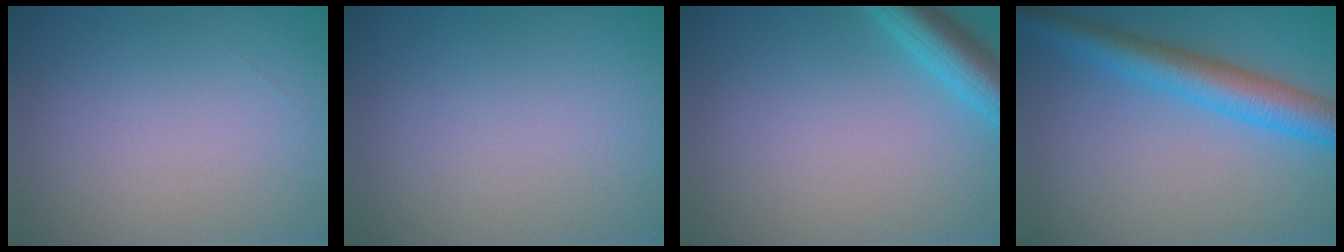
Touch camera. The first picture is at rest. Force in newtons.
{"total": 0.0}
{"total": 4.0, "press": 4.0, "slide": 0.2}
{"total": 5.6, "press": 5.6, "slide": 0.1}